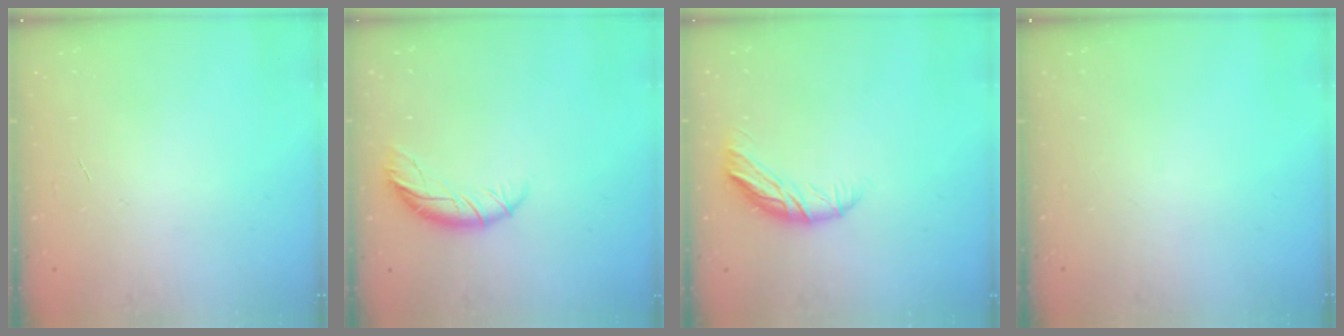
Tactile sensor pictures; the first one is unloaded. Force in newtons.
{"total": 8.4, "press": 8.2, "slide": 1.5}
{"total": 10.3, "press": 10.2, "slide": 1.7}
{"total": 0.0}